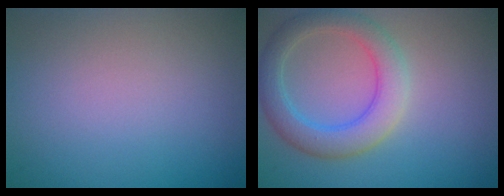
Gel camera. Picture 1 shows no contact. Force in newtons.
{"total": 4.6, "press": 4.6, "slide": 0.6}